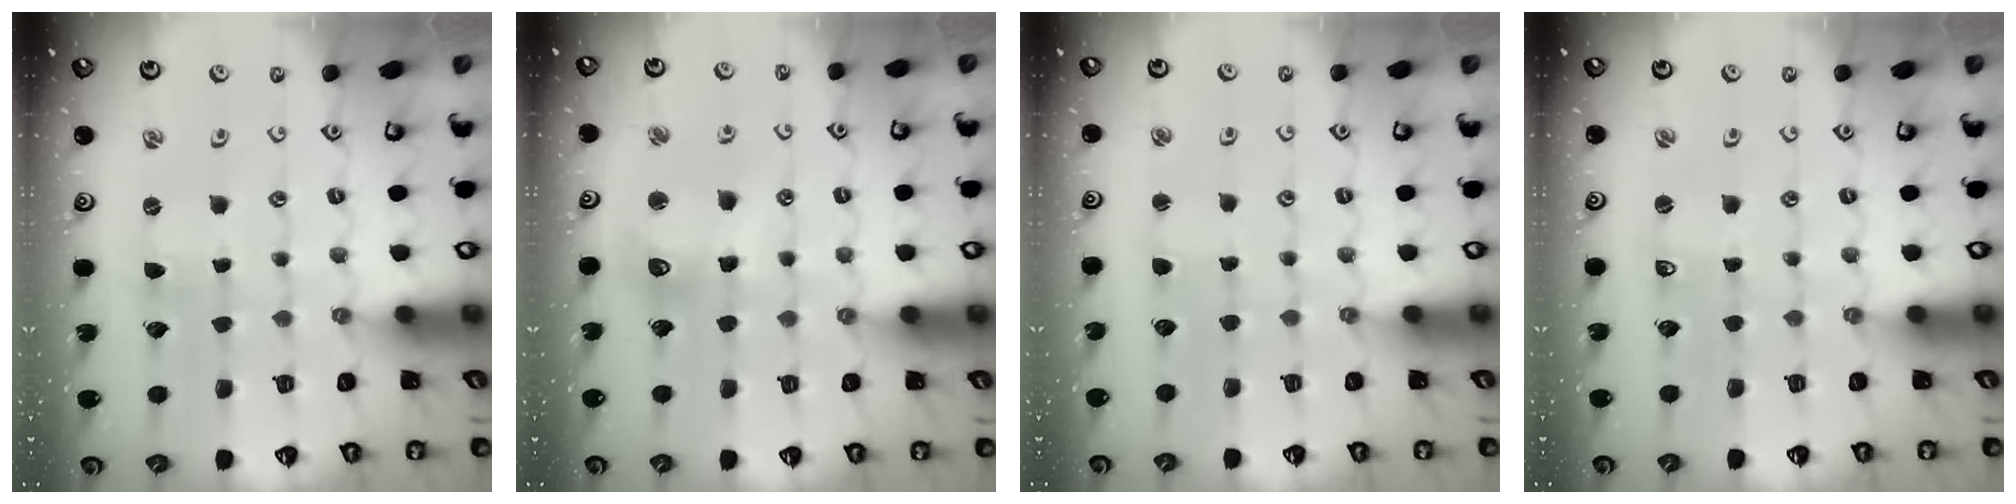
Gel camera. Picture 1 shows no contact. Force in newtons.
{"total": 10.4, "press": 10.3, "slide": 1.4}
{"total": 1.8, "press": 1.7, "slide": 0.3}
{"total": 1.2, "press": 1.2, "slide": 0.2}